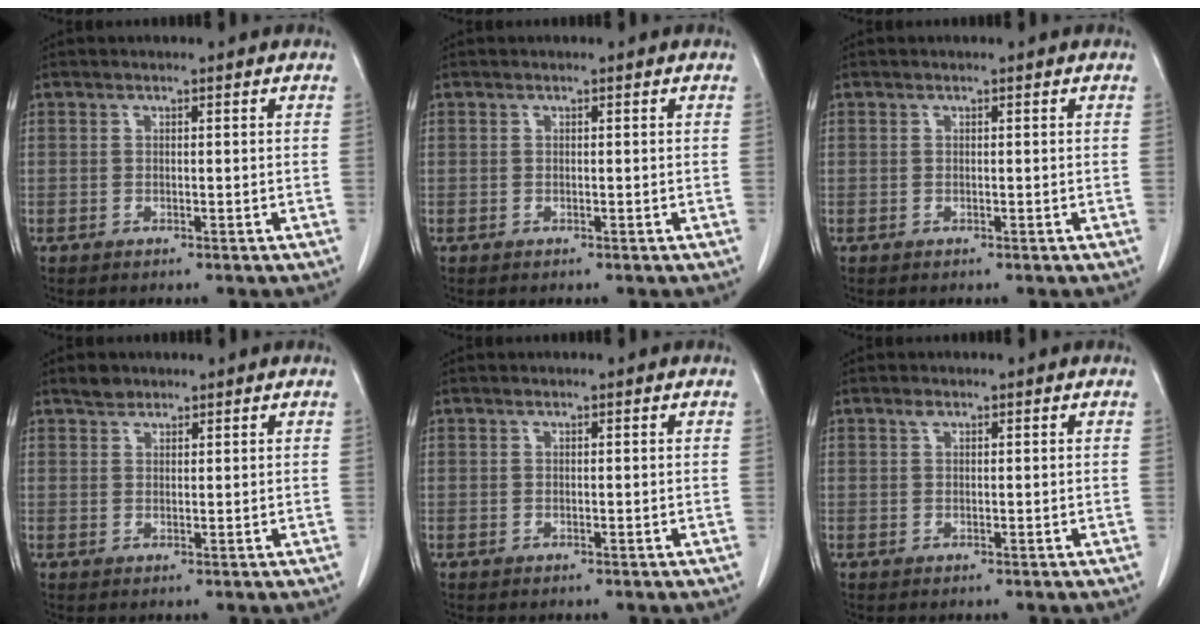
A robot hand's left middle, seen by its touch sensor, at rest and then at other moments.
{"total": 0.0}
{"total": 0.0}
{"total": 1.9, "force": [1.6, 0.9, 0.4], "torque": [-0.013, 0.004, 0.028]}
{"total": 0.0}
{"total": 0.8, "force": [0.6, 0.3, 0.5], "torque": [-0.012, 0.003, 0.011]}